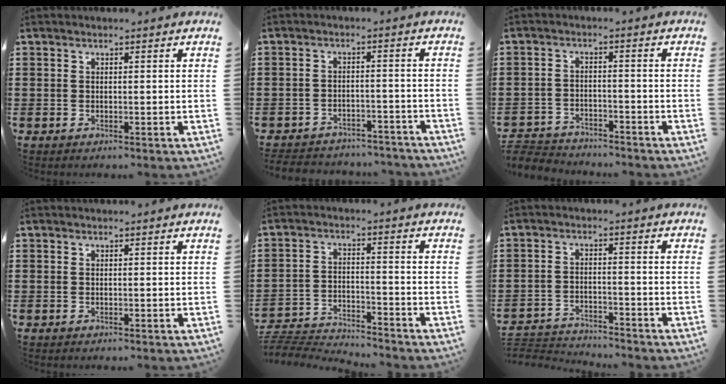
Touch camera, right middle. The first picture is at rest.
{"total": 3.8, "force": [-3.8, 0.6, 0.1], "torque": [-0.005, 0.005, -0.081]}
{"total": 3.7, "force": [-3.6, 0.7, -0.1], "torque": [-0.012, 0.000, -0.081]}
{"total": 0.0}
{"total": 5.0, "force": [-4.9, 0.5, 0.5], "torque": [-0.024, 0.004, -0.107]}
{"total": 3.1, "force": [-3.0, 0.6, 0.0], "torque": [-0.009, 0.003, -0.067]}